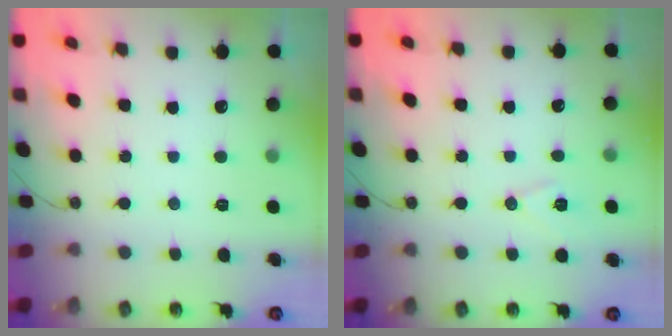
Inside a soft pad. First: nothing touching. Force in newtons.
{"total": 7.4, "press": 6.4, "slide": 3.7}